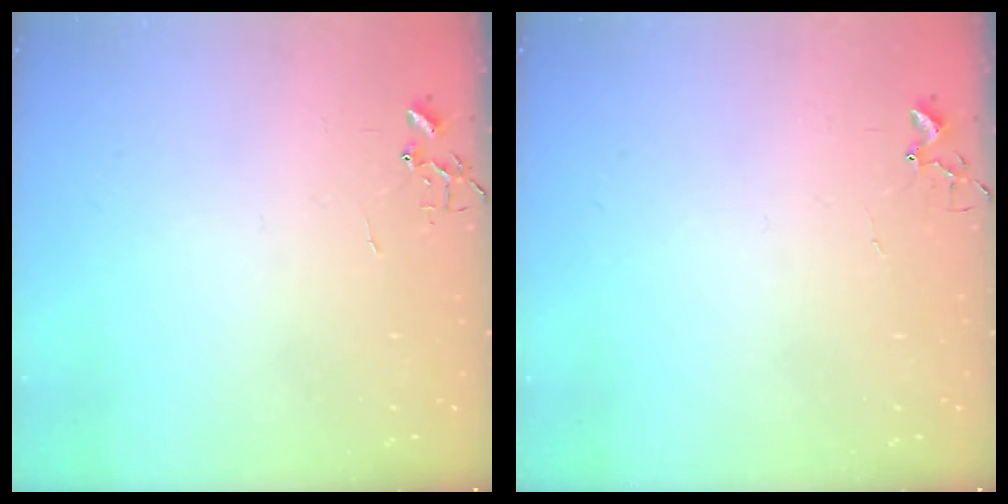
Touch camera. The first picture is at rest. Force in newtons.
{"total": 5.1, "press": 5.1, "slide": 0.3}